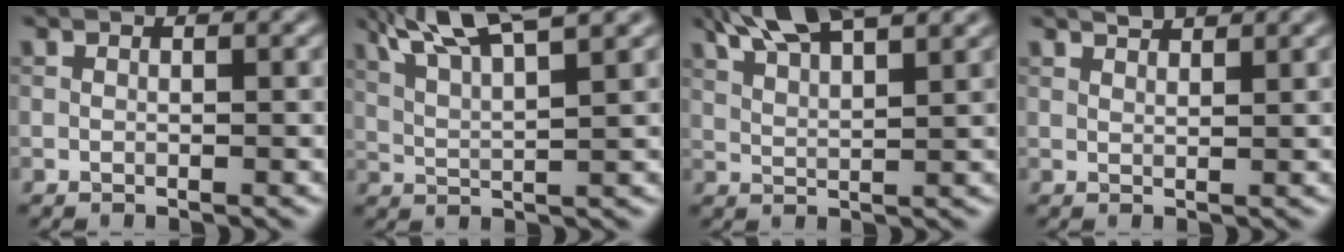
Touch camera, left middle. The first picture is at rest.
{"total": 7.6, "force": [5.1, 1.3, 5.5], "torque": [-0.092, 0.019, 0.083]}
{"total": 7.6, "force": [5.5, 1.7, 4.9], "torque": [-0.077, 0.024, 0.073]}
{"total": 1.7, "force": [1.5, 0.1, 0.6], "torque": [-0.009, 0.001, 0.023]}